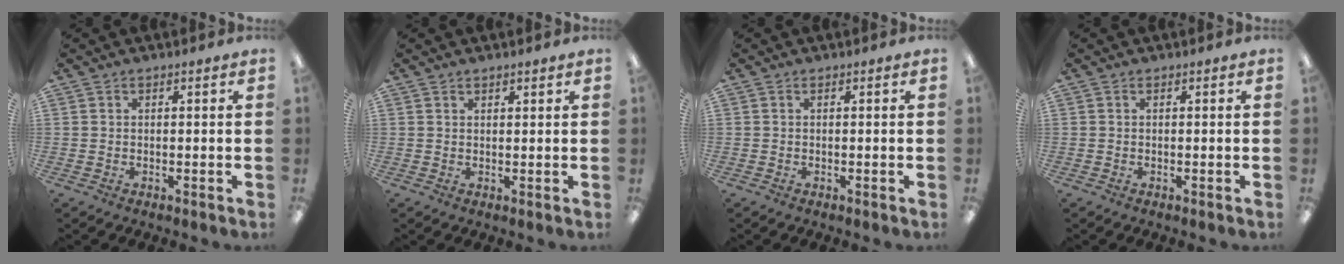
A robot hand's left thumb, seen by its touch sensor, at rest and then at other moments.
{"total": 1.2, "force": [1.1, 0.3, 0.3], "torque": [-0.007, -0.001, 0.020]}
{"total": 0.0}
{"total": 0.0}